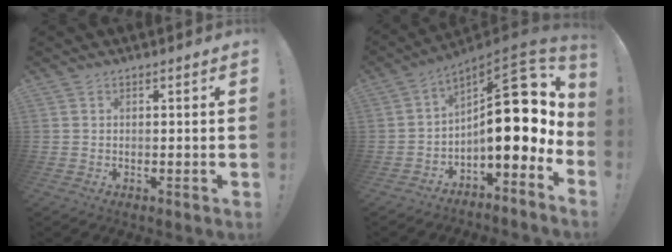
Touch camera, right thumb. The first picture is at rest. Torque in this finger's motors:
{"motor_torque": [2.48, 2.53, 1.42, -1.35, 0.43]}